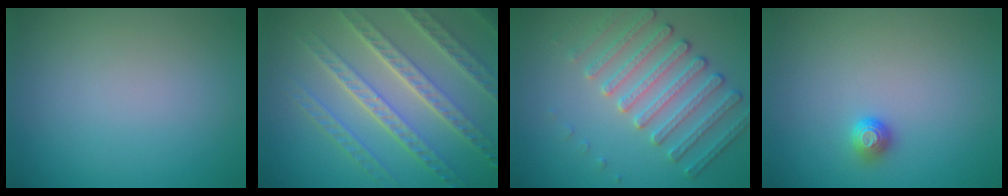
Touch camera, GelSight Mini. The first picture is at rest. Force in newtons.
{"total": 8.1, "press": 5.6, "slide": 5.8}
{"total": 4.2, "press": 4.1, "slide": 1.2}
{"total": 1.2, "press": 1.1, "slide": 0.4}